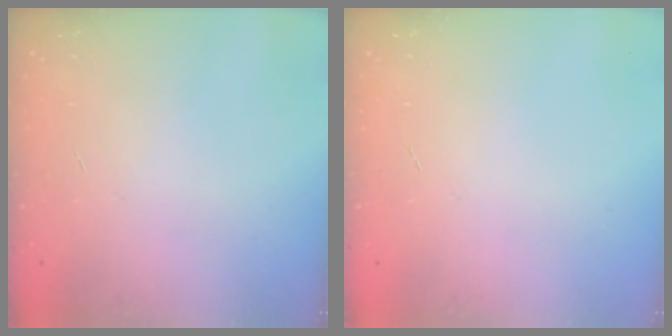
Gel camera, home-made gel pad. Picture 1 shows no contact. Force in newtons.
{"total": 0.0}